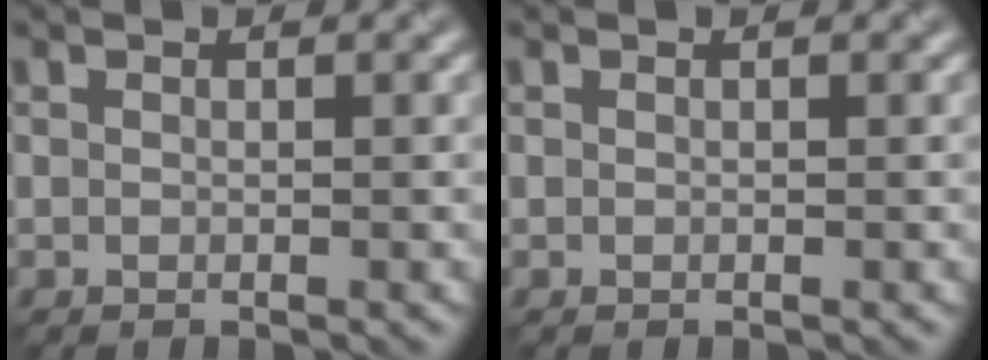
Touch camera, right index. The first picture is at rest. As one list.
[{"total": 0.0}]